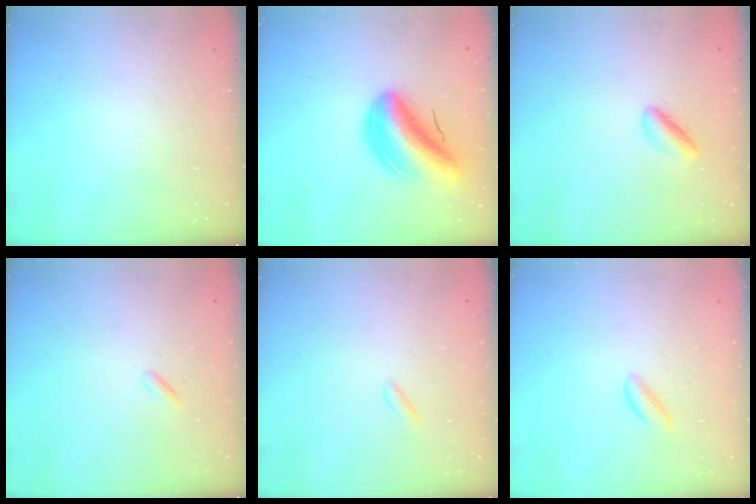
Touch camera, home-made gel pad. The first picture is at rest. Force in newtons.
{"total": 13.6, "press": 13.0, "slide": 4.0}
{"total": 2.8, "press": 2.8, "slide": 0.3}
{"total": 0.8, "press": 0.7, "slide": 0.4}
{"total": 1.9, "press": 1.7, "slide": 0.8}
{"total": 1.3, "press": 1.2, "slide": 0.4}